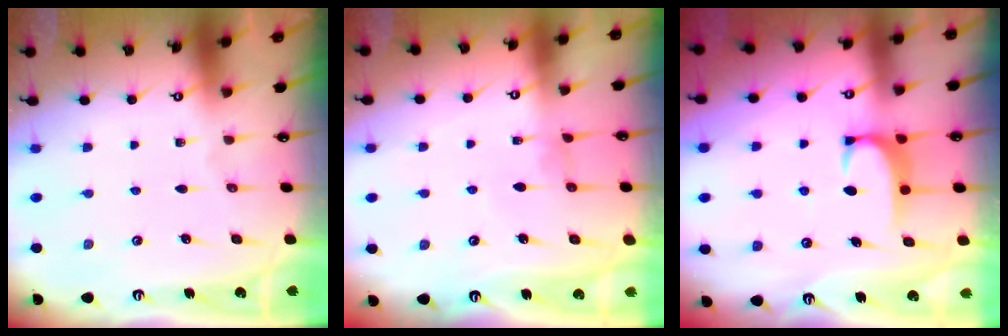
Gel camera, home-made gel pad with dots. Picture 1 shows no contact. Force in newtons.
{"total": 0.7, "press": 0.4, "slide": 0.5}
{"total": 1.9, "press": 1.8, "slide": 0.5}